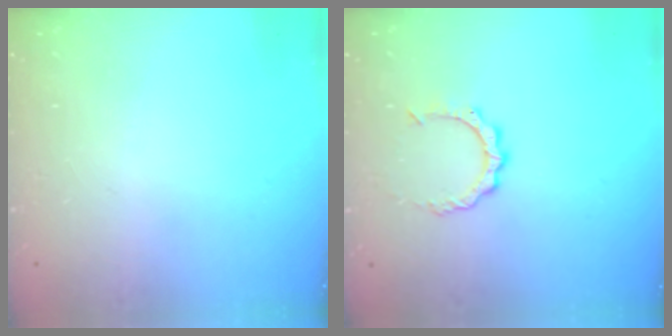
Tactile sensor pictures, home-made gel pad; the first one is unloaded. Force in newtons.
{"total": 4.5, "press": 4.5, "slide": 0.3}